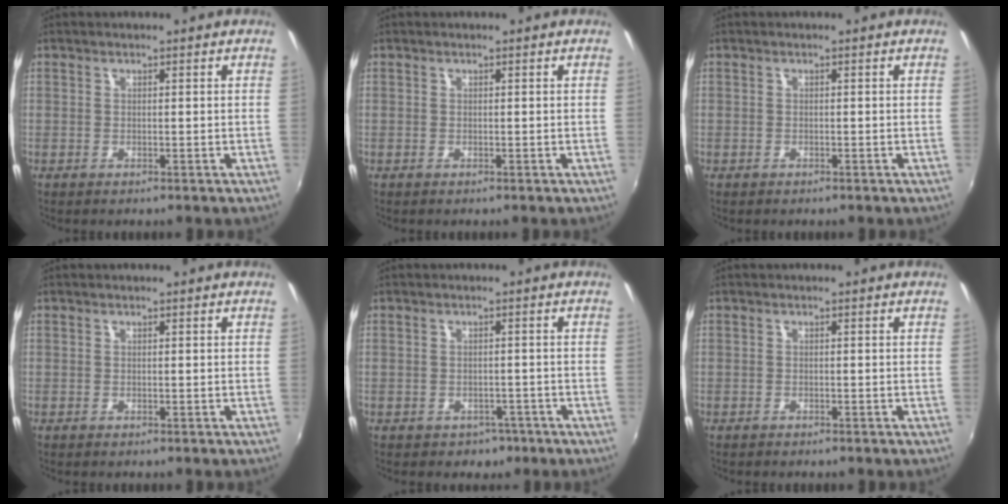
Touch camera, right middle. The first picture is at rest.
{"total": 0.0}
{"total": 0.6, "force": [-0.5, 0.4, 0.0], "torque": [-0.003, -0.002, -0.008]}
{"total": 0.0}
{"total": 3.6, "force": [-2.0, 2.8, 0.8], "torque": [-0.025, -0.001, -0.021]}
{"total": 0.8, "force": [-0.7, 0.3, 0.1], "torque": [-0.007, -0.002, -0.012]}